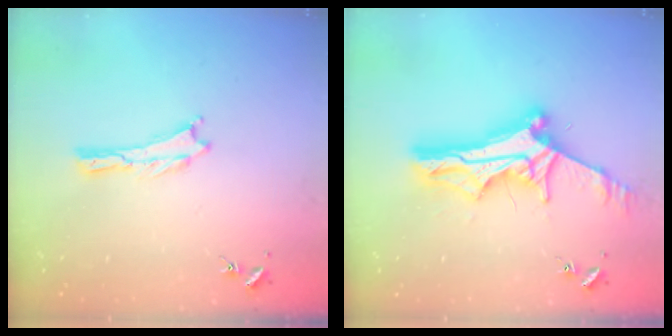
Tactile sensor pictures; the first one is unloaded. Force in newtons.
{"total": 12.6, "press": 12.6, "slide": 1.0}